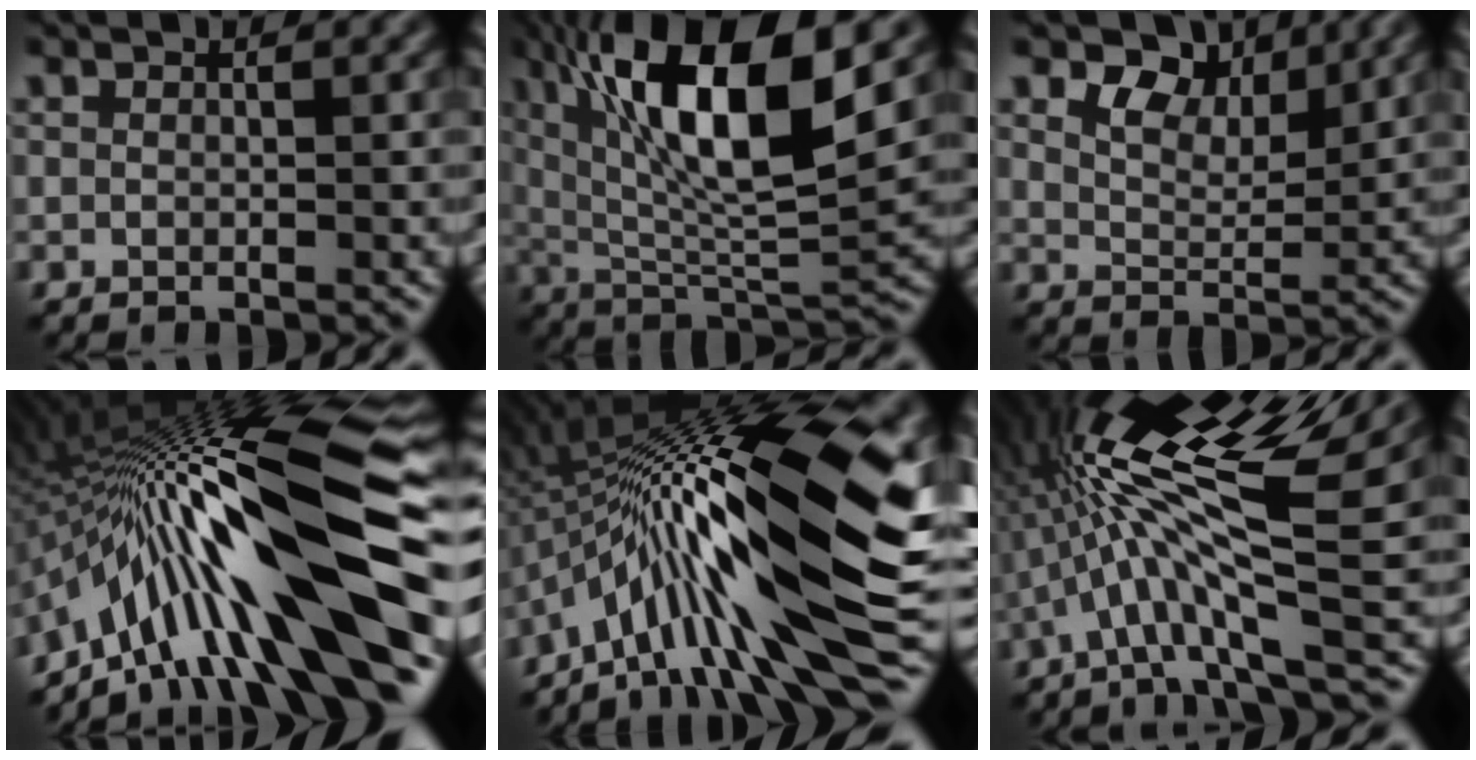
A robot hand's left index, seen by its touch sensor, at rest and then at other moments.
{"total": 13.4, "force": [4.7, 3.8, 11.9], "torque": [-0.194, 0.013, 0.082]}
{"total": 5.6, "force": [3.6, 3.2, 3.0], "torque": [-0.044, 0.002, 0.051]}
{"total": 16.3, "force": [-5.1, 4.1, 15.0], "torque": [-0.244, 0.043, -0.083]}
{"total": 17.7, "force": [-2.9, 5.0, 16.7], "torque": [-0.268, 0.039, -0.068]}
{"total": 13.5, "force": [1.4, 3.2, 13.0], "torque": [-0.239, 0.022, 0.032]}